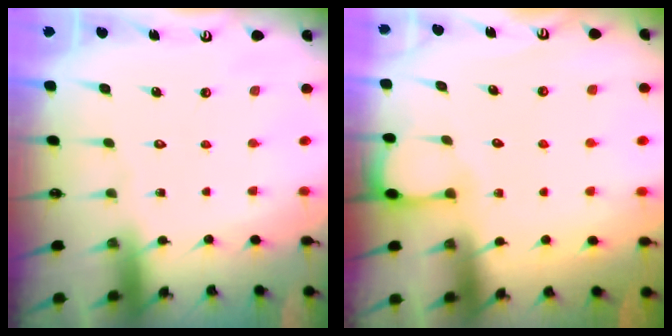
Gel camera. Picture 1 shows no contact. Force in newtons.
{"total": 2.0, "press": 2.0, "slide": 0.3}